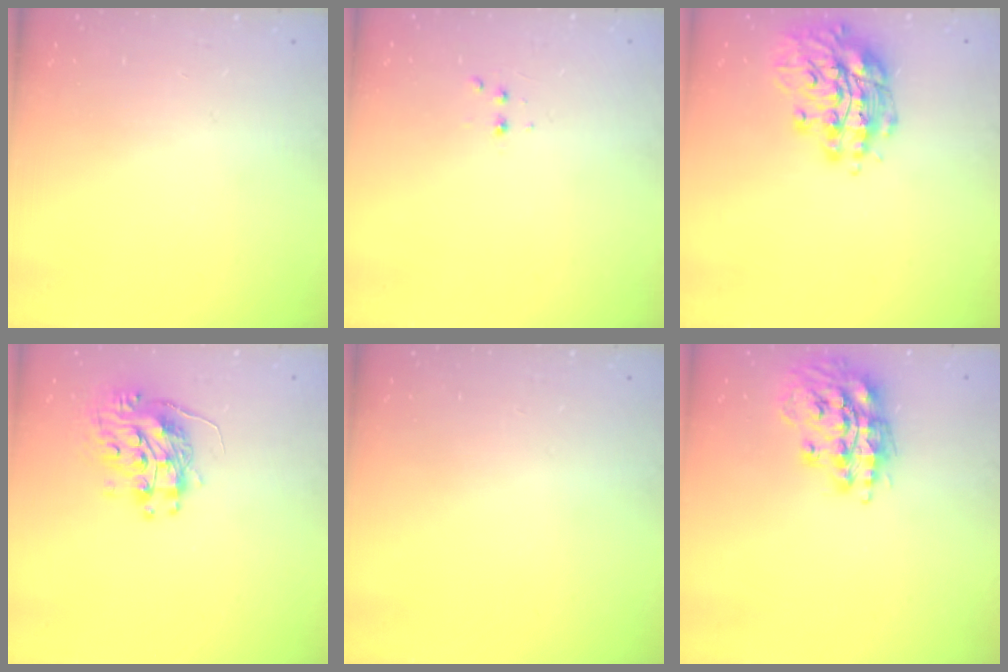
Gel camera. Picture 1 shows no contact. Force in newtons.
{"total": 2.9, "press": 2.7, "slide": 1.0}
{"total": 15.2, "press": 15.2, "slide": 0.8}
{"total": 10.7, "press": 10.6, "slide": 1.2}
{"total": 0.0}
{"total": 15.3, "press": 15.2, "slide": 1.9}